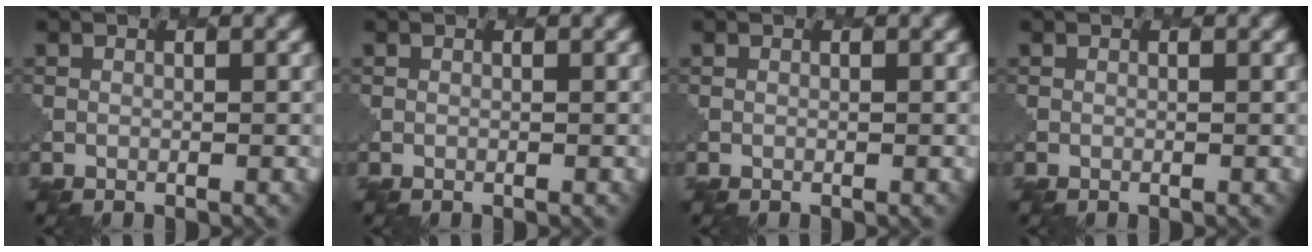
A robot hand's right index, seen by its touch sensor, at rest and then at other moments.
{"total": 0.0}
{"total": 0.0}
{"total": 0.0}